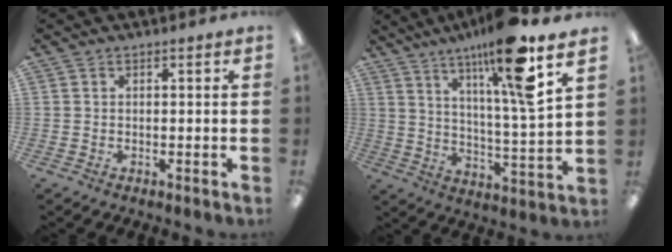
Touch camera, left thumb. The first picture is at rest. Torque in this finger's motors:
{"motor_torque": [2.13, 1.70, 1.74, -1.03, 0.15]}